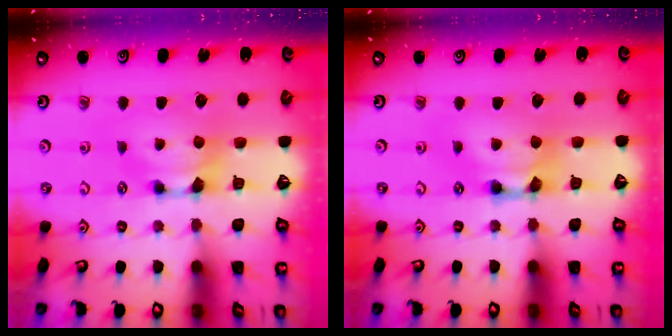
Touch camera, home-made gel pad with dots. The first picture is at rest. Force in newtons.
{"total": 2.6, "press": 2.6, "slide": 0.2}